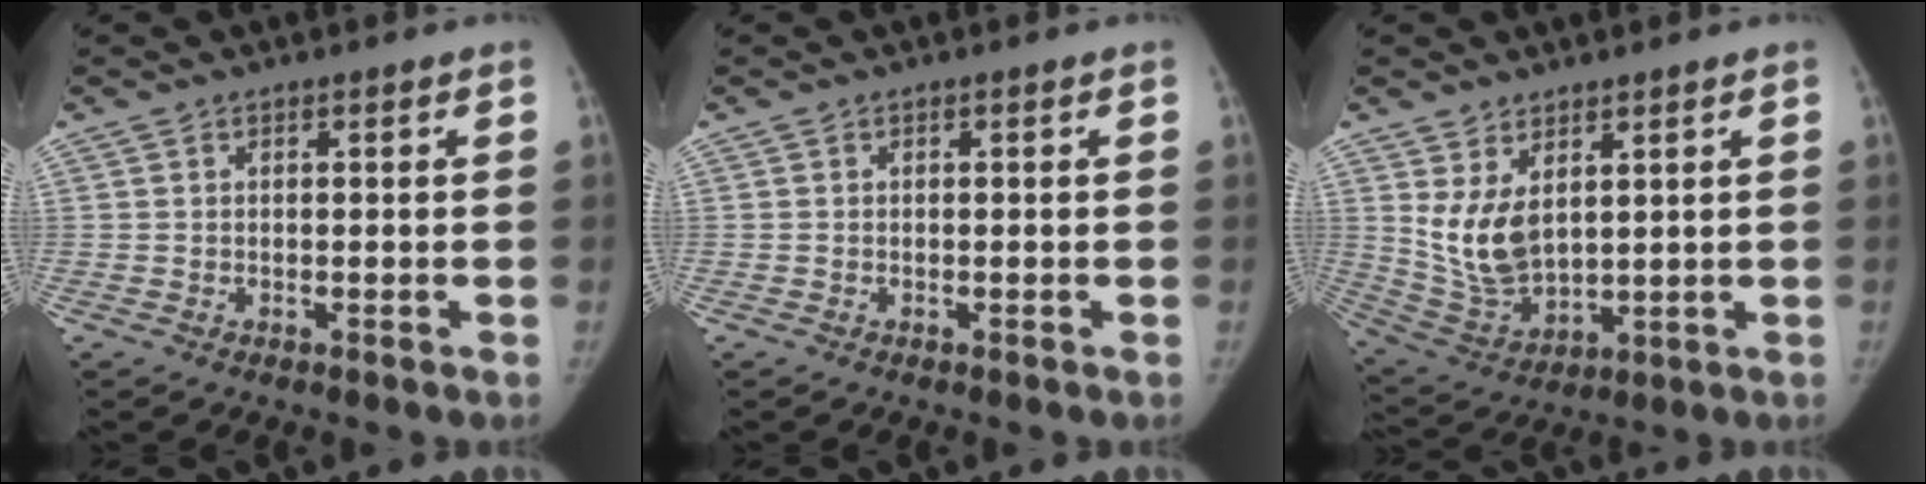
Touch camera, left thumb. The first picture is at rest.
{"total": 0.0}
{"total": 9.9, "force": [3.6, 5.7, 7.2], "torque": [-0.127, -0.028, 0.092]}